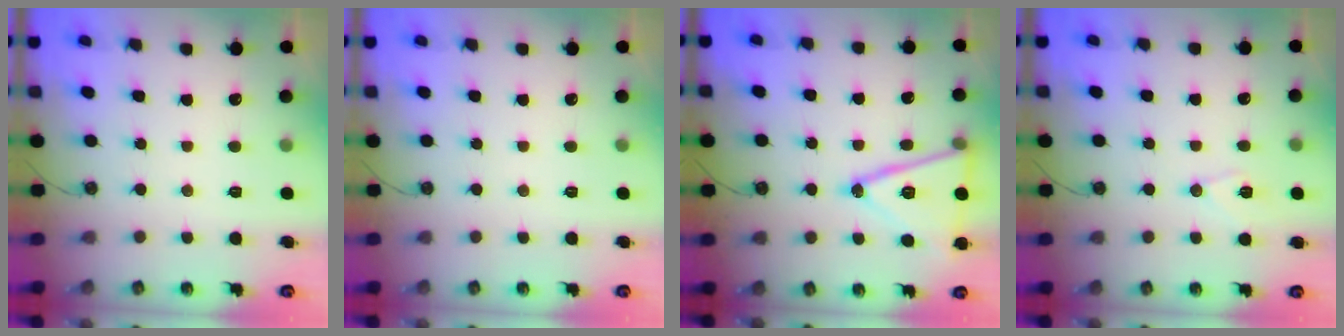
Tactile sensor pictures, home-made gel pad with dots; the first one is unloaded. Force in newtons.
{"total": 0.0}
{"total": 16.8, "press": 16.5, "slide": 3.4}
{"total": 7.3, "press": 7.2, "slide": 1.0}